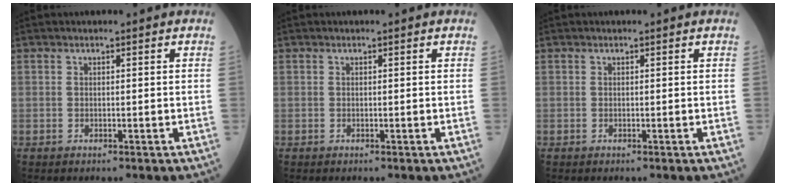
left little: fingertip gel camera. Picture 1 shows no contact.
{"total": 0.0}
{"total": 0.0}